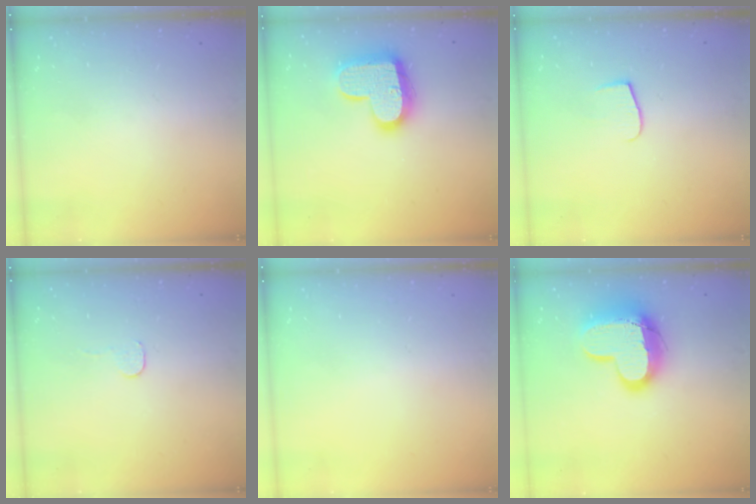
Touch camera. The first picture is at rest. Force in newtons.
{"total": 16.9, "press": 16.8, "slide": 1.1}
{"total": 4.9, "press": 4.9, "slide": 0.5}
{"total": 2.7, "press": 2.7, "slide": 0.2}
{"total": 0.6, "press": 0.6, "slide": 0.2}
{"total": 17.4, "press": 17.3, "slide": 1.3}